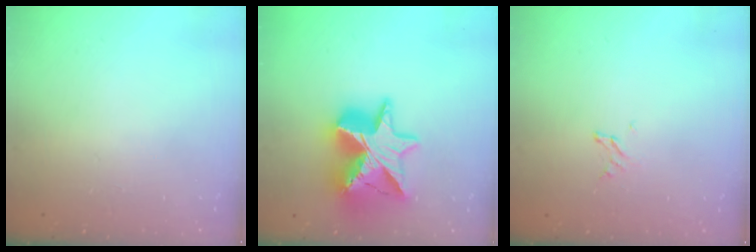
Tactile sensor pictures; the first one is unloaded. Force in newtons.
{"total": 20.4, "press": 20.4, "slide": 1.7}
{"total": 1.2, "press": 1.2, "slide": 0.1}